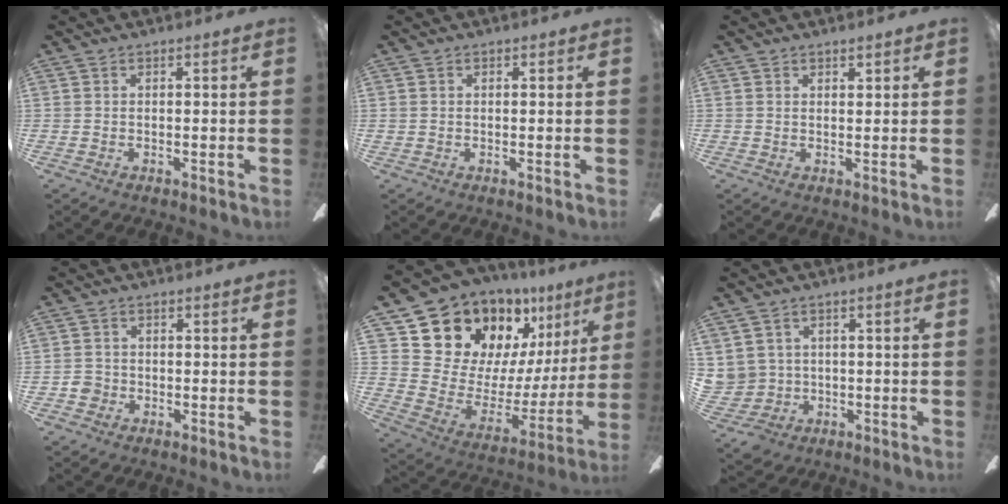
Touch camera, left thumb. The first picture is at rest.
{"total": 0.6, "force": [0.4, 0.5, 0.0], "torque": [0.001, 0.002, 0.006]}
{"total": 1.6, "force": [1.4, 0.7, 0.1], "torque": [0.006, -0.006, 0.026]}
{"total": 3.0, "force": [-1.3, 2.6, 0.8], "torque": [-0.011, 0.007, -0.022]}
{"total": 16.4, "force": [13.3, 8.7, 3.6], "torque": [-0.082, -0.125, 0.260]}
{"total": 5.5, "force": [1.5, 5.3, -0.2], "torque": [-0.028, -0.009, 0.035]}